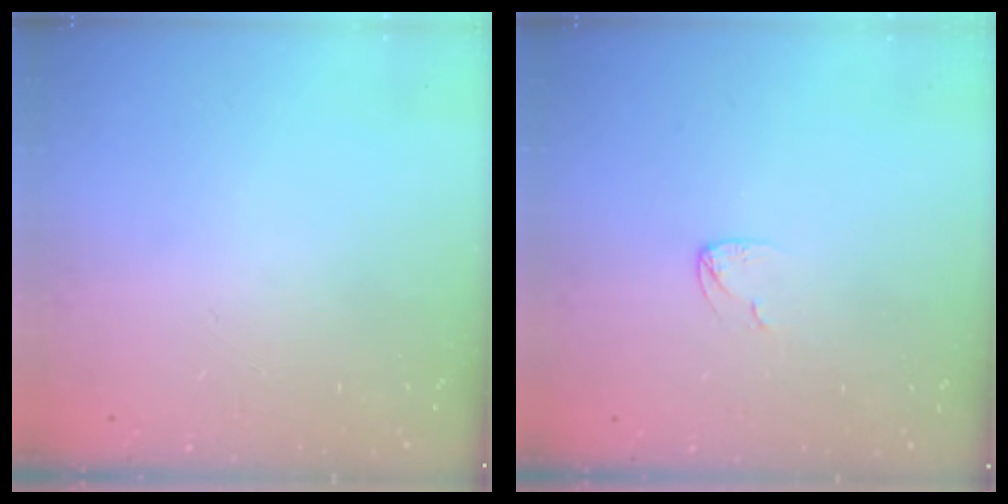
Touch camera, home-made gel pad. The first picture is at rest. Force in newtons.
{"total": 2.7, "press": 2.7, "slide": 0.2}